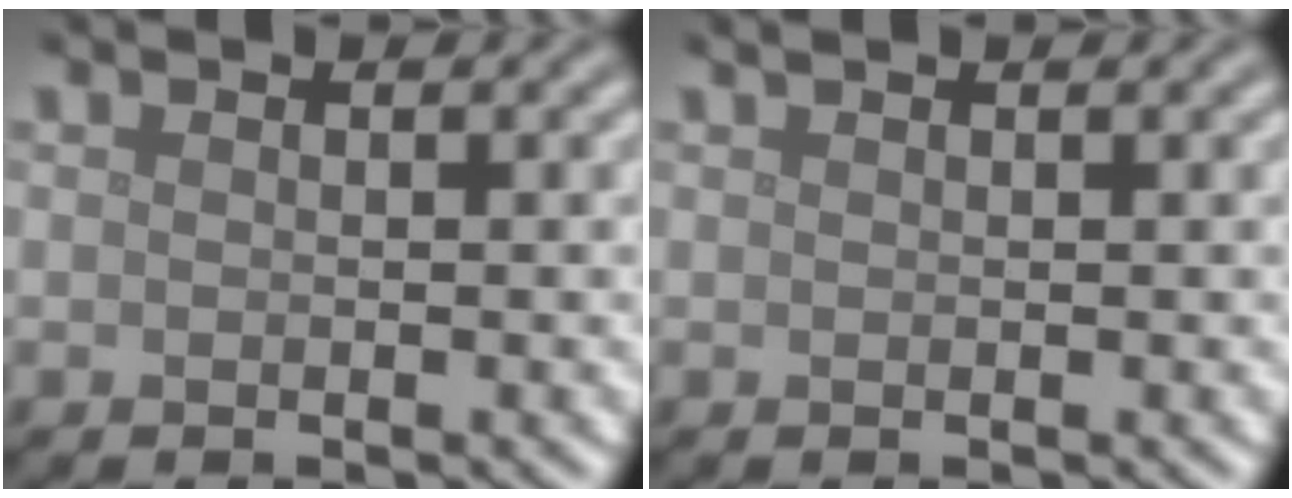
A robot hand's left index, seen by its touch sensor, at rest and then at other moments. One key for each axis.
{"total": 0.7, "fx": 0.7, "fy": 0.1, "fz": 0.3, "tx": -0.004, "ty": 0.001, "tz": 0.008}